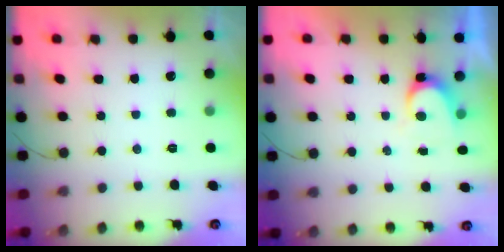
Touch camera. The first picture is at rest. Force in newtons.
{"total": 4.2, "press": 4.2, "slide": 0.3}